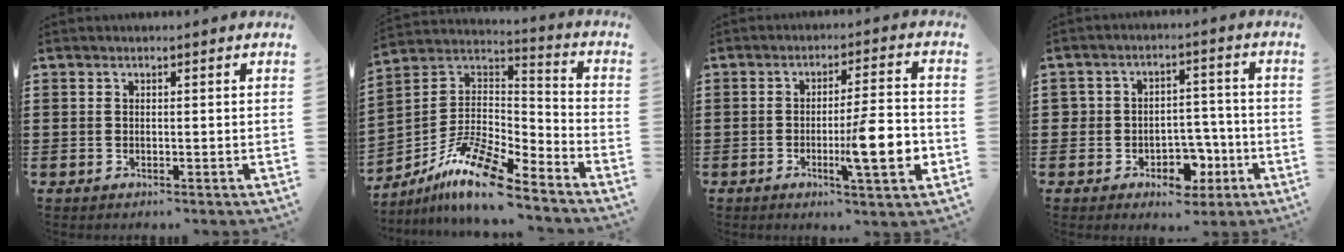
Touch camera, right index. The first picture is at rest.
{"total": 11.6, "force": [-8.8, 2.5, 7.2], "torque": [-0.152, 0.014, -0.178]}
{"total": 10.7, "force": [-2.9, 1.6, 10.2], "torque": [-0.146, -0.007, -0.047]}
{"total": 5.9, "force": [-2.3, 4.8, 2.7], "torque": [-0.046, 0.015, -0.039]}